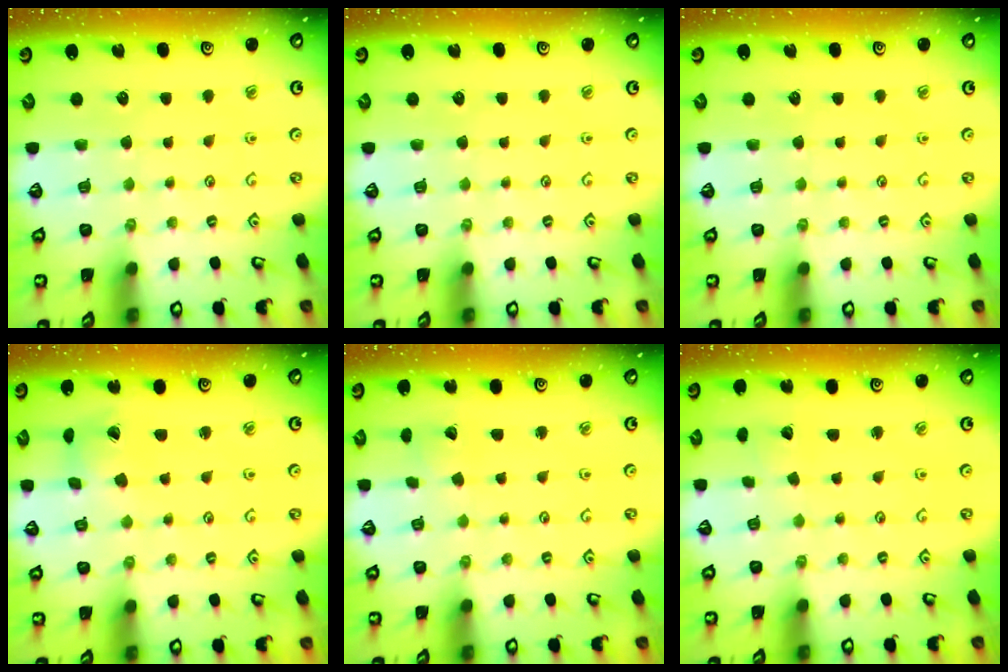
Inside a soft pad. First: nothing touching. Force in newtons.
{"total": 0.0}
{"total": 0.0}
{"total": 2.8, "press": 2.8, "slide": 0.4}
{"total": 2.5, "press": 2.5, "slide": 0.3}
{"total": 0.9, "press": 0.9, "slide": 0.1}